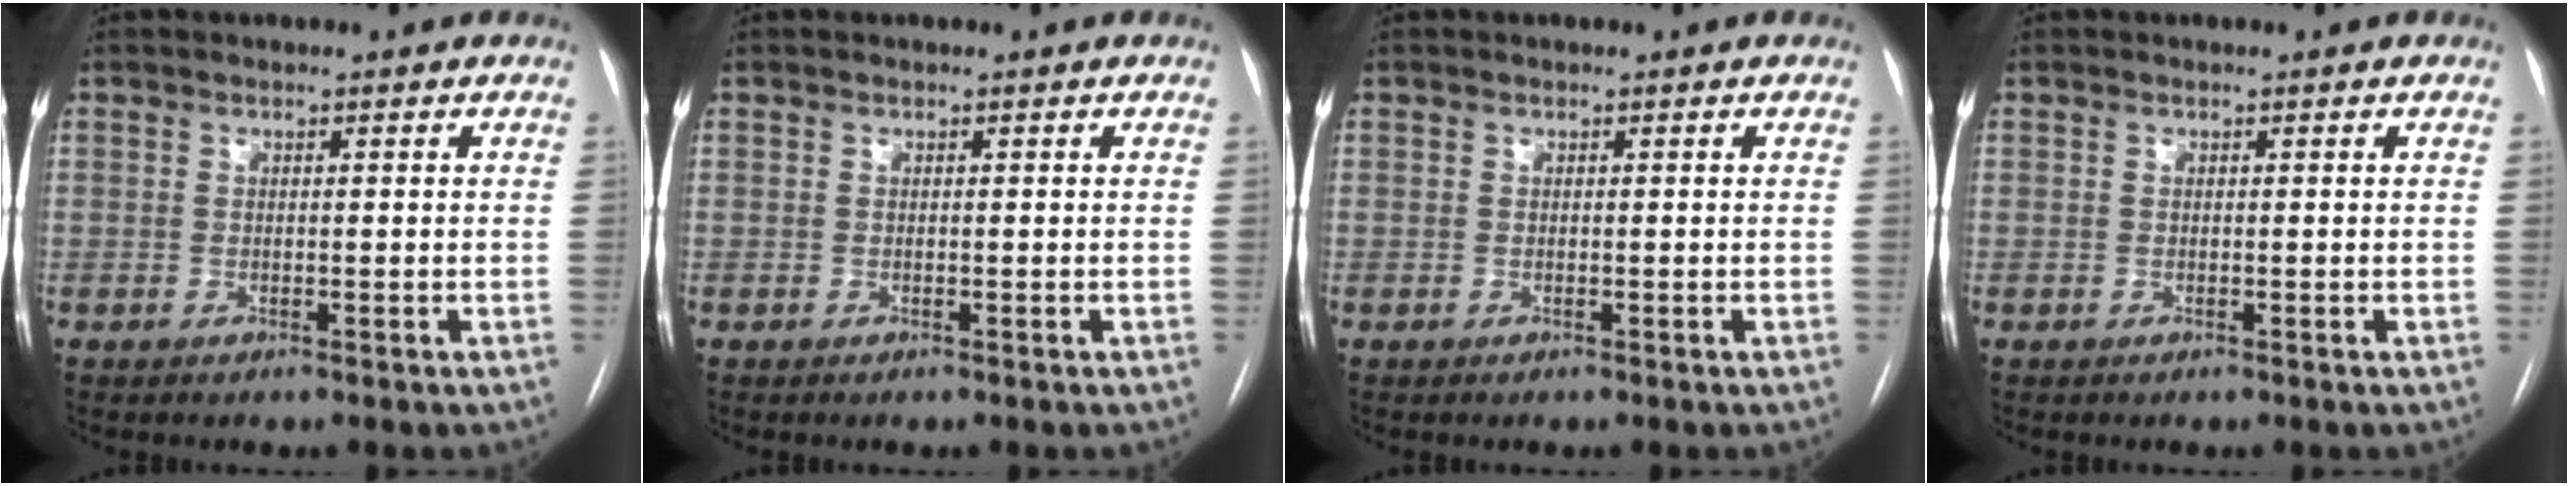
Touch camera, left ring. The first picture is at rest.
{"total": 0.0}
{"total": 0.0}
{"total": 0.0}